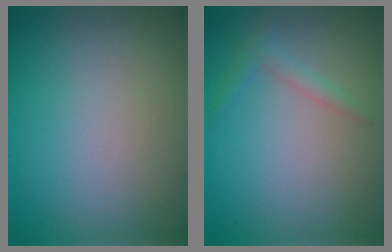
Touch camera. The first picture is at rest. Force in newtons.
{"total": 1.4, "press": 1.4, "slide": 0.1}